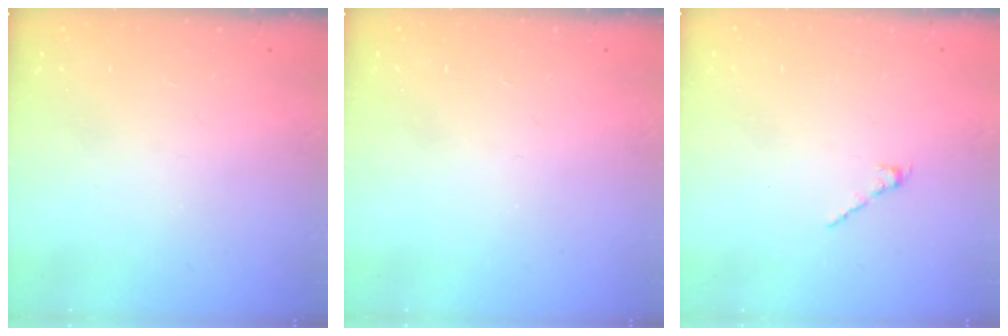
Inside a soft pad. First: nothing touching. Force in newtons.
{"total": 0.0}
{"total": 2.1, "press": 2.0, "slide": 0.7}